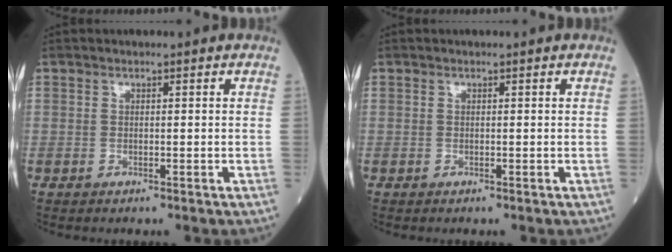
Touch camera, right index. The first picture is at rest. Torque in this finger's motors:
{"motor_torque": [0.00, 0.00, 0.00, 0.00]}